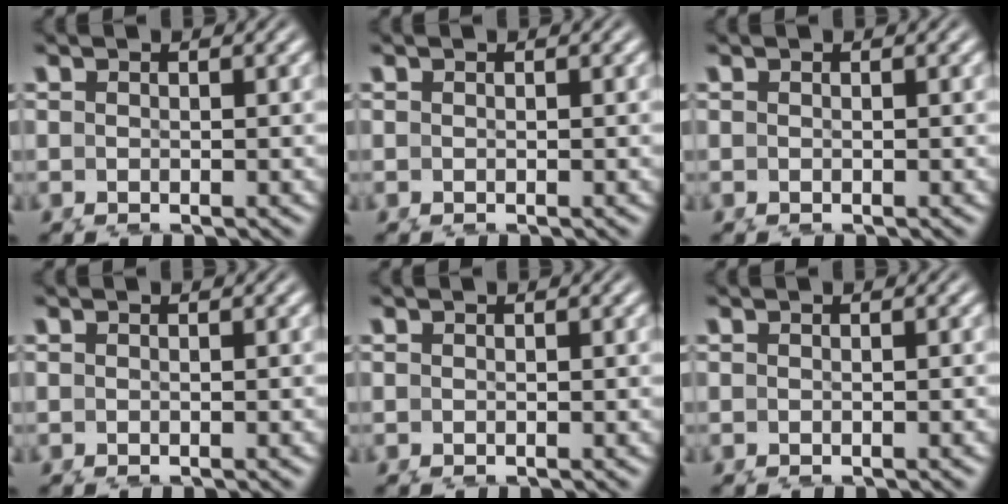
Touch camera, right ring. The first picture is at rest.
{"total": 0.0}
{"total": 0.0}
{"total": 0.0}
{"total": 0.0}
{"total": 0.0}